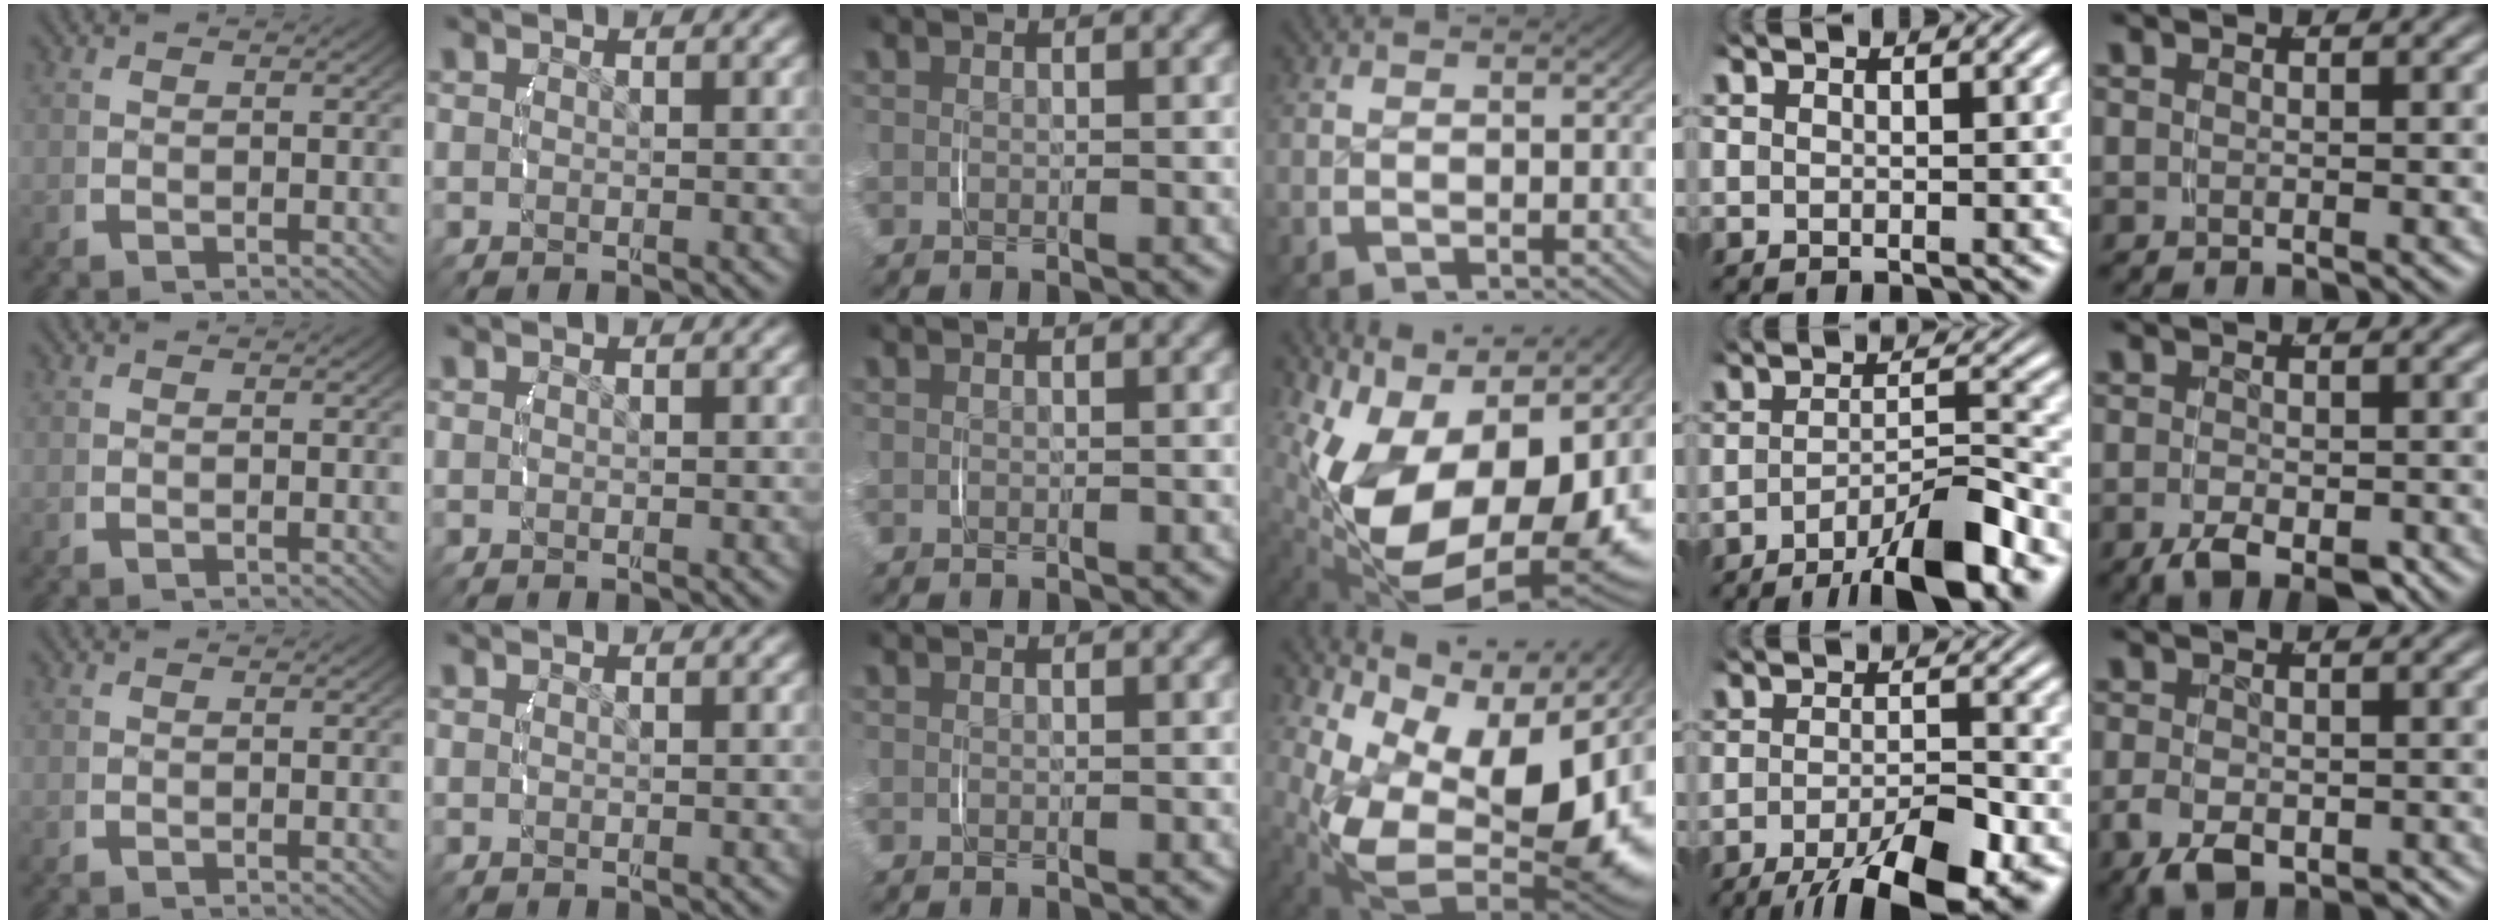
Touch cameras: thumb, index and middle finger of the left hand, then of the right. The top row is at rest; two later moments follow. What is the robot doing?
{"motion": "lift_and_place", "object": "ethernet cable"}